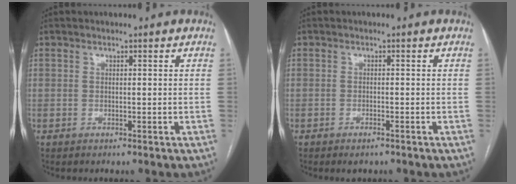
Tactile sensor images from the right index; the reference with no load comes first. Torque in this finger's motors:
{"motor_torque": [0.28, -0.07, 0.08, 0.02]}